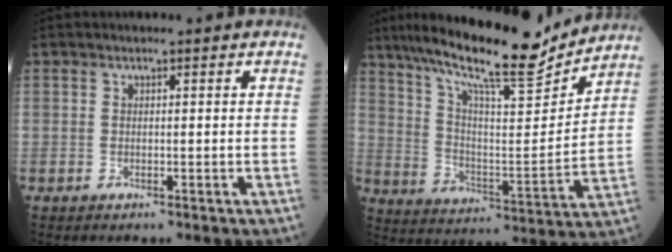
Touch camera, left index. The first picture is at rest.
{"total": 19.2, "force": [16.6, 1.9, 9.5], "torque": [-0.169, -0.002, 0.267]}